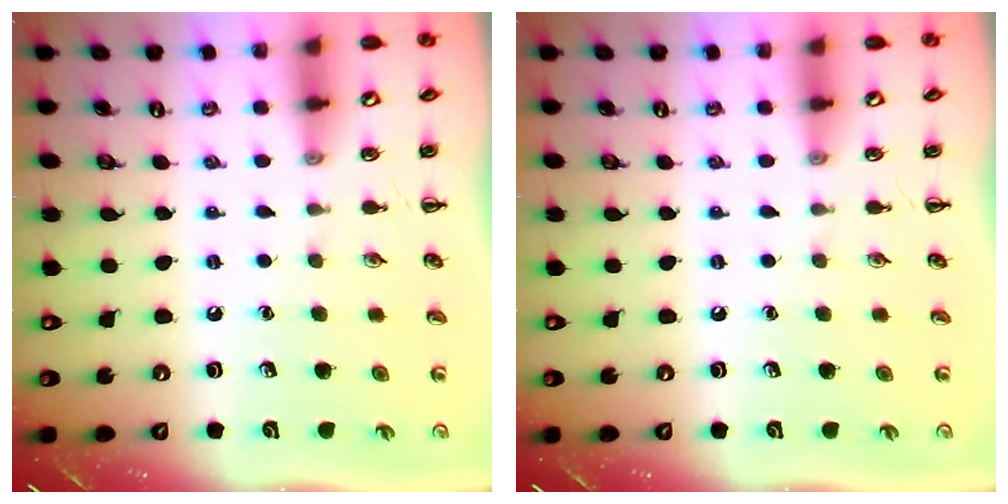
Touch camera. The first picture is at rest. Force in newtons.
{"total": 0.0}